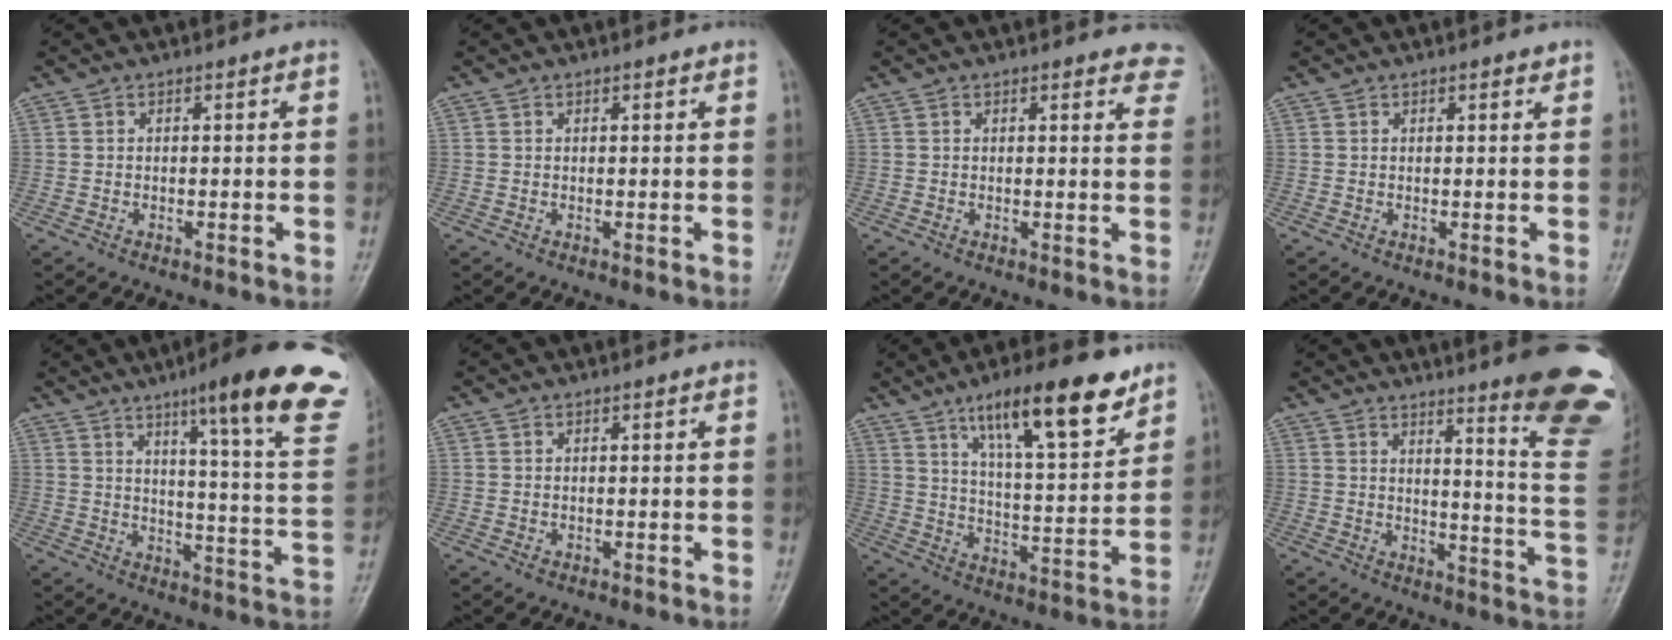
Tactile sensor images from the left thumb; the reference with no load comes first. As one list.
[{"total": 0.7, "force": [0.5, 0.3, 0.4], "torque": [-0.006, -0.001, 0.005]}, {"total": 5.5, "force": [4.7, 1.9, 2.0], "torque": [0.011, -0.018, 0.035]}, {"total": 1.1, "force": [0.8, 0.4, 0.6], "torque": [-0.006, -0.003, 0.009]}, {"total": 24.2, "force": [15.3, 3.4, 18.4], "torque": [-0.225, -0.066, 0.195]}, {"total": 0.7, "force": [0.0, 0.6, 0.5], "torque": [-0.005, -0.001, 0.003]}, {"total": 17.3, "force": [11.0, 4.7, 12.6], "torque": [-0.172, -0.053, 0.182]}, {"total": 21.2, "force": [14.8, 2.5, 15.0], "torque": [-0.165, -0.118, 0.176]}]